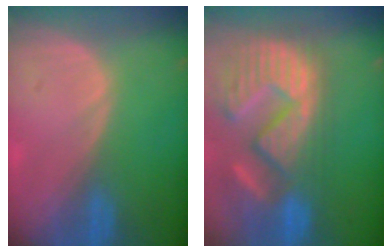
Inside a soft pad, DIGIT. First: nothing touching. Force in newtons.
{"total": 15.1, "press": 12.4, "slide": 8.6}